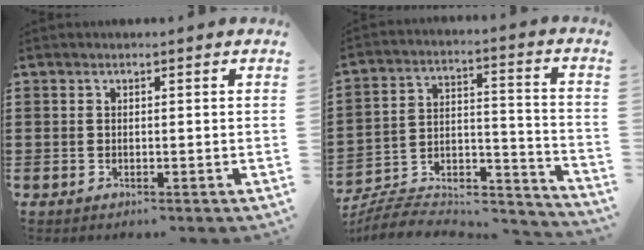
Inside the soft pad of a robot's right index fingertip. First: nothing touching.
{"total": 6.4, "force": [-5.9, 2.0, 1.6], "torque": [-0.020, 0.006, -0.115]}